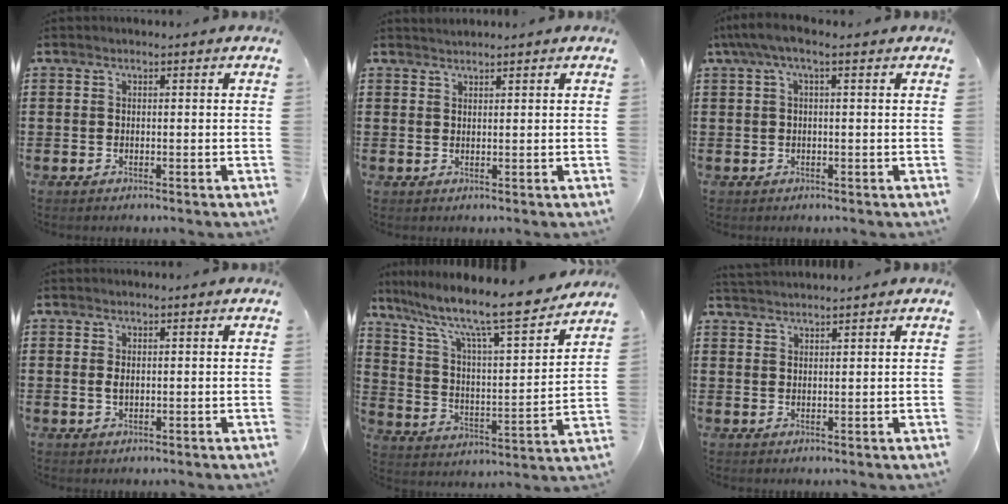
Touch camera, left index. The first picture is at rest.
{"total": 1.0, "force": [1.0, 0.0, 0.0], "torque": [-0.002, 0.000, 0.021]}
{"total": 2.7, "force": [0.2, 0.4, 2.6], "torque": [-0.055, 0.000, -0.002]}
{"total": 1.3, "force": [0.2, 0.6, 1.1], "torque": [-0.030, 0.001, 0.001]}
{"total": 11.7, "force": [9.9, 1.0, 6.2], "torque": [-0.142, -0.075, 0.161]}
{"total": 1.7, "force": [1.7, -0.3, 0.0], "torque": [-0.004, 0.002, 0.035]}